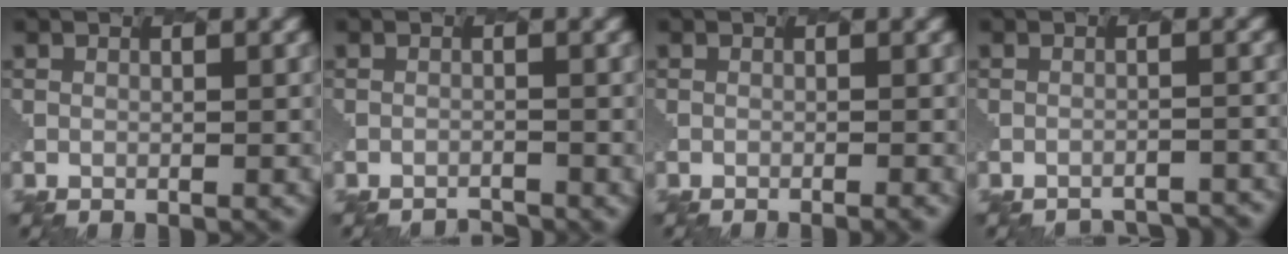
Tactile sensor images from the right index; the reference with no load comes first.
{"total": 2.0, "force": [-1.6, -0.7, -1.1], "torque": [-0.004, -0.004, -0.030]}
{"total": 1.2, "force": [-0.8, 0.2, 0.8], "torque": [-0.012, -0.002, -0.011]}
{"total": 4.7, "force": [-4.7, -0.1, 0.1], "torque": [-0.015, 0.017, -0.053]}